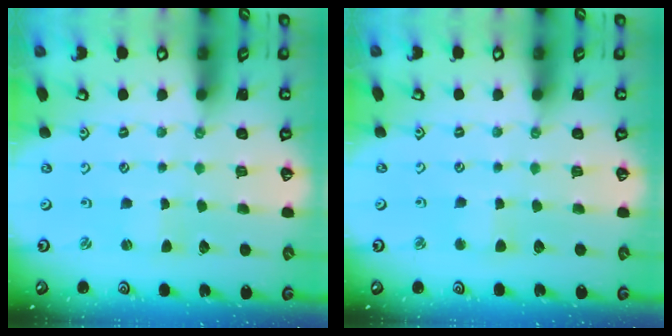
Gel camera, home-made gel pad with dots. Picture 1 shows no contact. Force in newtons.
{"total": 3.4, "press": 3.4, "slide": 0.3}